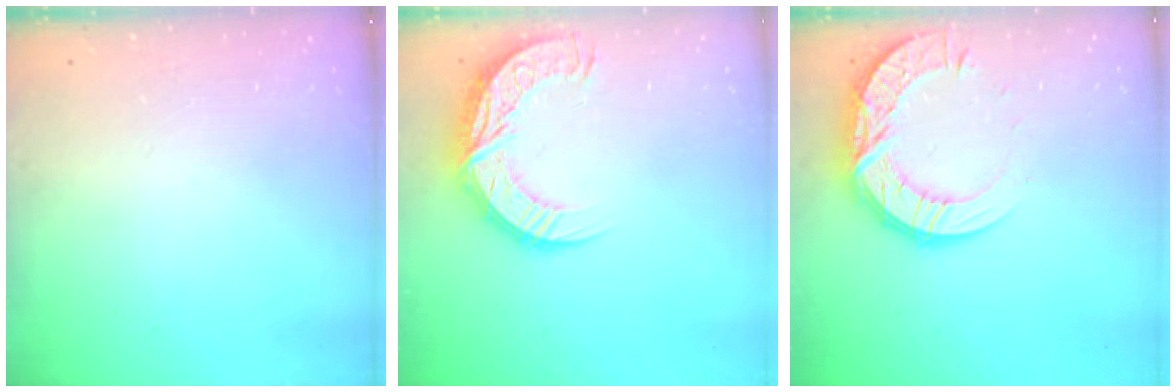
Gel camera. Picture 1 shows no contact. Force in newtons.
{"total": 15.0, "press": 15.0, "slide": 0.9}
{"total": 15.3, "press": 15.3, "slide": 1.2}